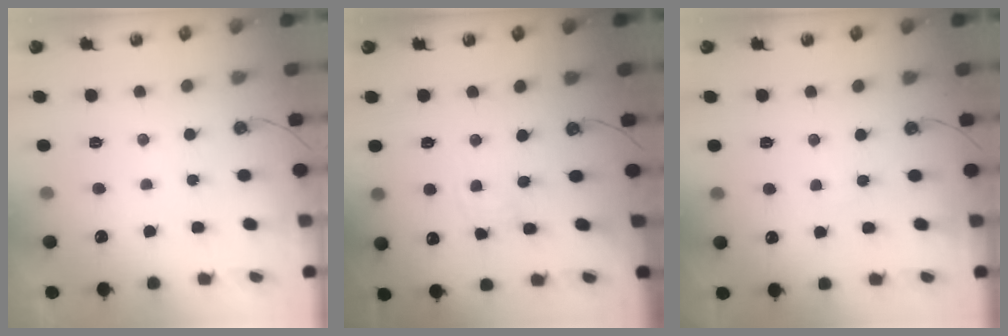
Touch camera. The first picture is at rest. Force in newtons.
{"total": 2.6, "press": 2.6, "slide": 0.4}
{"total": 1.0, "press": 1.0, "slide": 0.1}